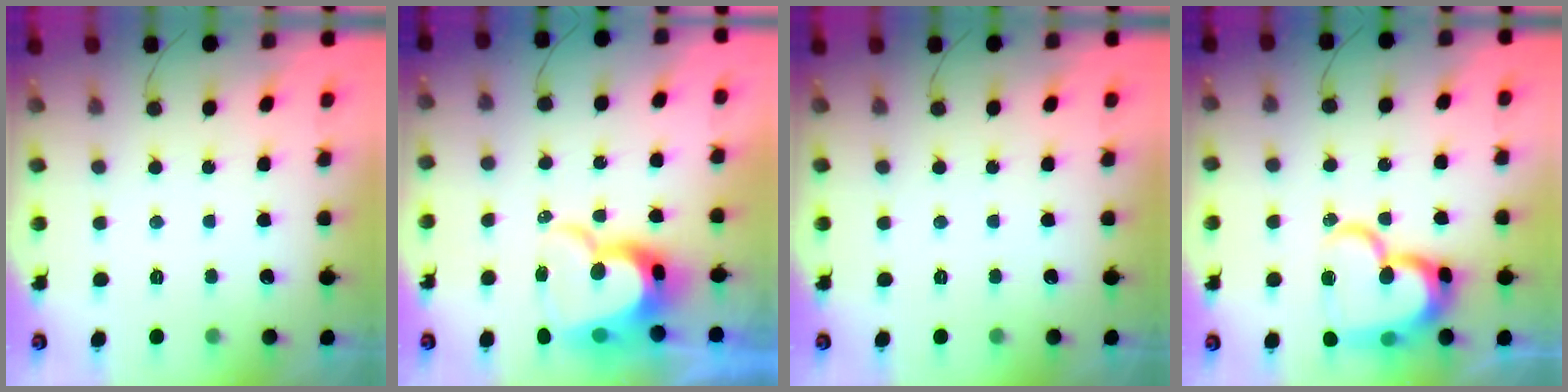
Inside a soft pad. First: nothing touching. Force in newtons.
{"total": 15.6, "press": 15.5, "slide": 1.3}
{"total": 0.0}
{"total": 20.1, "press": 20.1, "slide": 1.5}